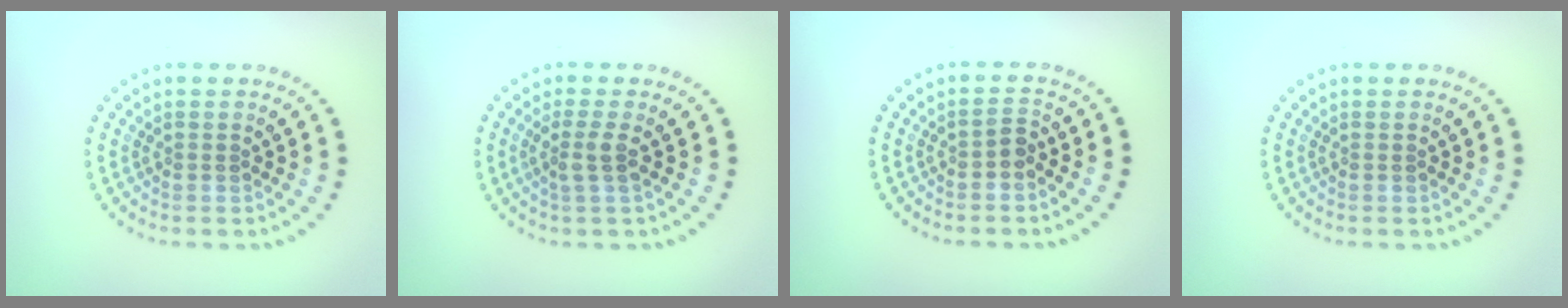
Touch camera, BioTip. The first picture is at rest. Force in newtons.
{"total": 1.8, "press": 1.4, "slide": 1.1}
{"total": 1.1, "press": 1.0, "slide": 0.4}
{"total": 0.0}